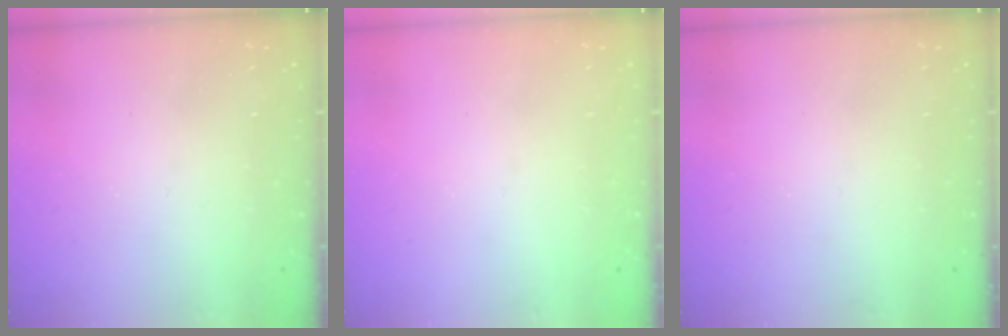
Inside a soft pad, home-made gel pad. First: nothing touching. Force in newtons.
{"total": 0.0}
{"total": 0.0}